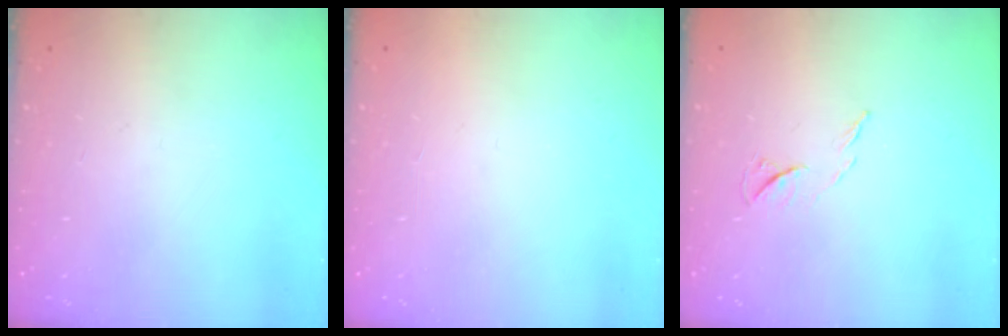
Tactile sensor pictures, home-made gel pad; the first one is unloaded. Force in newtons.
{"total": 1.5, "press": 1.5, "slide": 0.1}
{"total": 5.7, "press": 5.6, "slide": 1.2}